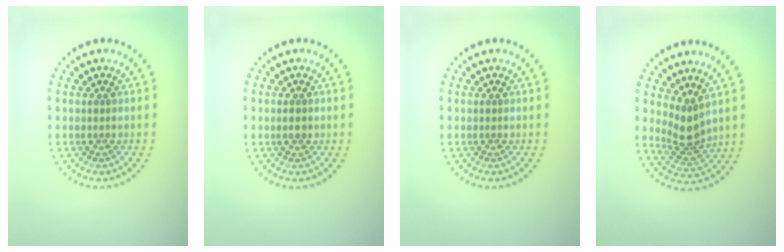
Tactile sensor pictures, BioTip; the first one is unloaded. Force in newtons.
{"total": 1.0, "press": 1.0, "slide": 0.1}
{"total": 0.0}
{"total": 2.9, "press": 2.1, "slide": 2.0}